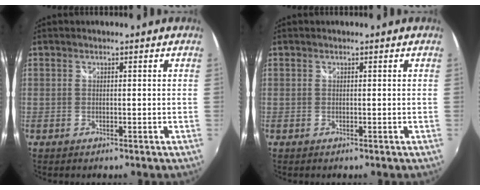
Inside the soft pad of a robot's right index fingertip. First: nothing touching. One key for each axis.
{"total": 0.0}